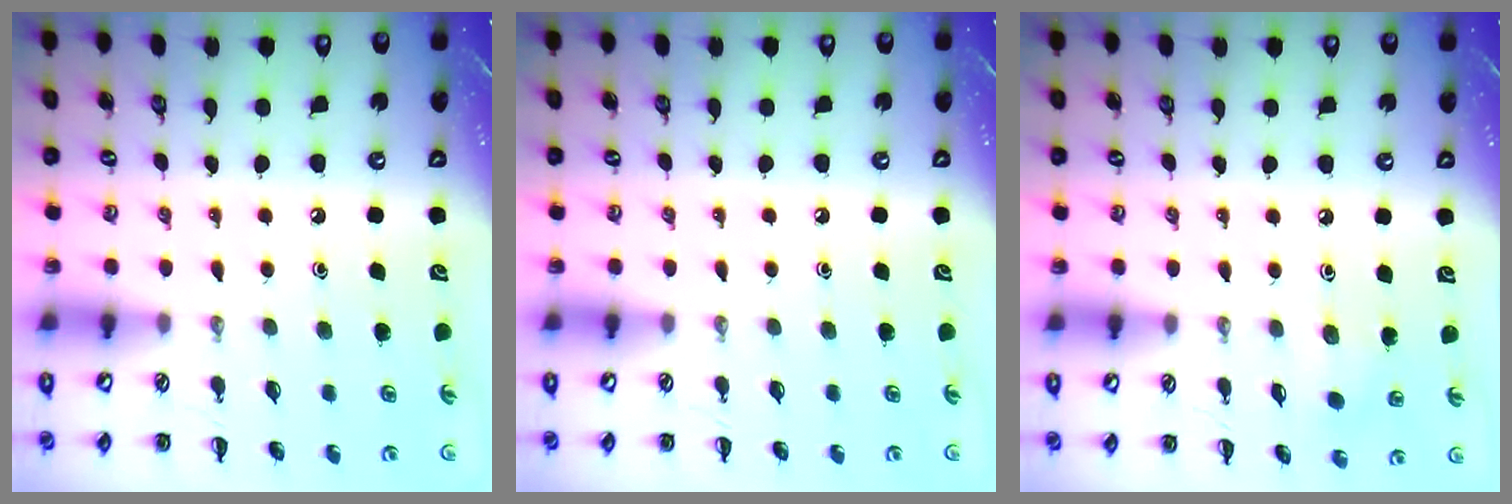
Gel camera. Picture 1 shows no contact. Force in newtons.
{"total": 0.0}
{"total": 2.4, "press": 2.2, "slide": 0.9}